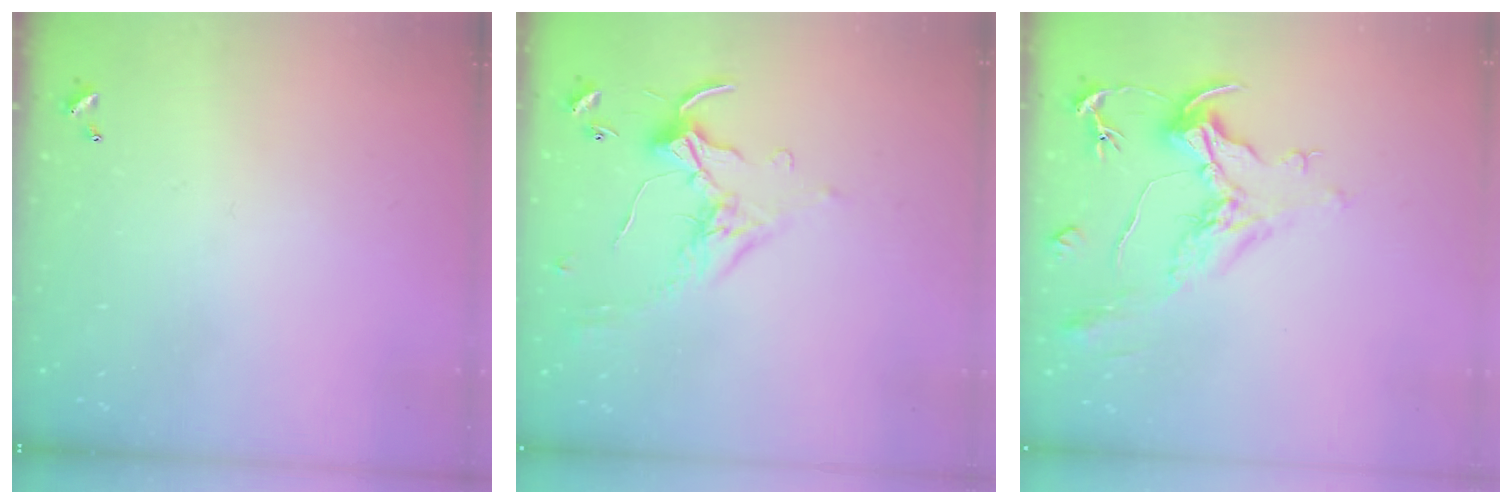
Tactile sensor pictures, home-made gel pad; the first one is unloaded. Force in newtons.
{"total": 0.7, "press": 0.6, "slide": 0.4}
{"total": 2.1, "press": 1.6, "slide": 1.4}